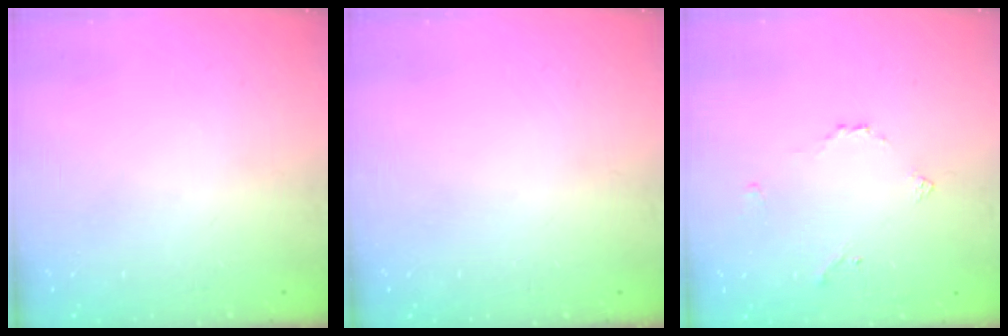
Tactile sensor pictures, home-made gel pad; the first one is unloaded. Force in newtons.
{"total": 0.0}
{"total": 3.6, "press": 3.5, "slide": 0.8}